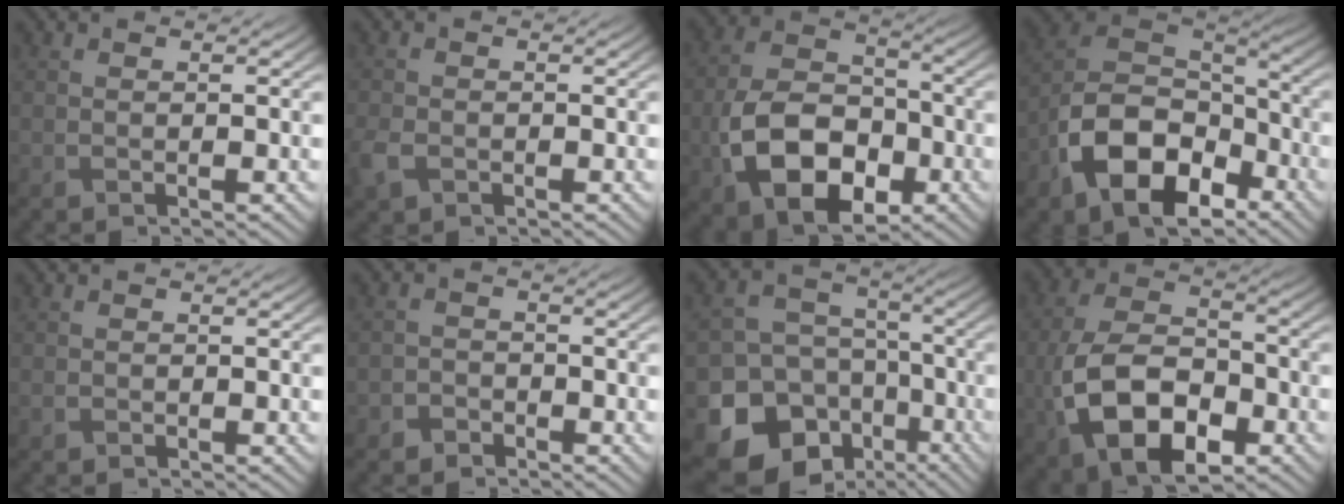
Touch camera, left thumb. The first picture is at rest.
{"total": 2.9, "force": [-1.4, 2.0, 1.5], "torque": [-0.046, -0.012, -0.034]}
{"total": 12.6, "force": [-4.3, 8.4, 8.4], "torque": [-0.192, -0.017, -0.082]}
{"total": 13.9, "force": [-6.8, 8.5, 8.6], "torque": [-0.180, -0.033, -0.134]}
{"total": 0.7, "force": [-0.4, 0.6, 0.2], "torque": [-0.004, -0.006, -0.008]}
{"total": 2.0, "force": [-1.5, 1.2, 0.3], "torque": [-0.002, 0.003, -0.034]}
{"total": 16.2, "force": [-8.4, 12.6, 5.8], "torque": [-0.147, -0.054, -0.131]}
{"total": 13.5, "force": [-4.7, 8.2, 9.7], "torque": [-0.229, -0.023, -0.093]}